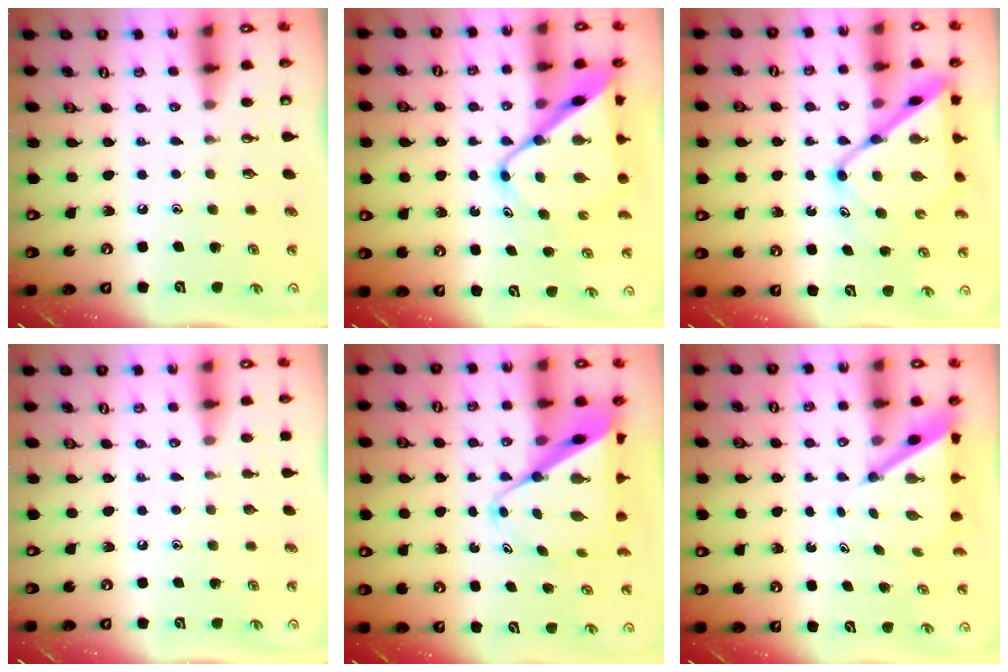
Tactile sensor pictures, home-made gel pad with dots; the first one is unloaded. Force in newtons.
{"total": 12.4, "press": 12.4, "slide": 0.9}
{"total": 15.6, "press": 15.5, "slide": 1.5}
{"total": 0.0}
{"total": 11.7, "press": 11.7, "slide": 1.0}
{"total": 5.9, "press": 5.8, "slide": 0.5}